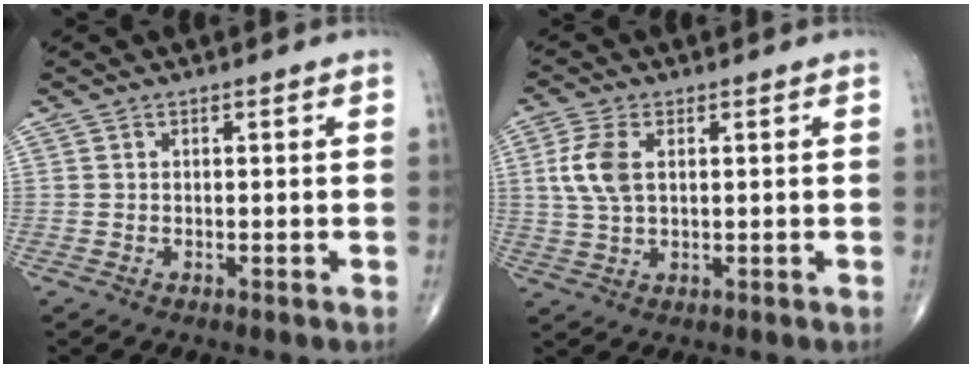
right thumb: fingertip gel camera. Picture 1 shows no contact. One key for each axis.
{"total": 6.6, "fx": 1.5, "fy": 3.6, "fz": 5.3, "tx": -0.126, "ty": 0.004, "tz": 0.030}